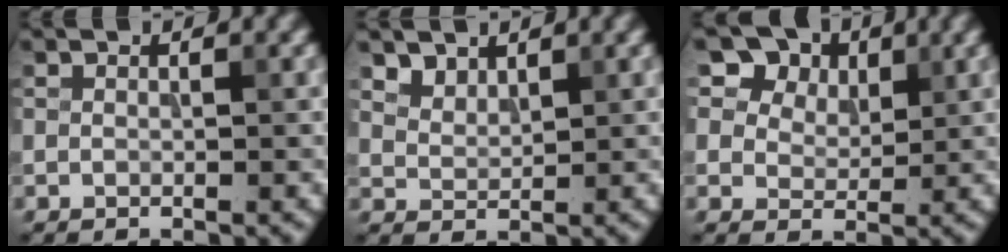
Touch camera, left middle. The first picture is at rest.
{"total": 2.6, "force": [2.1, 1.4, 0.8], "torque": [-0.026, -0.013, 0.059]}
{"total": 8.3, "force": [5.2, 5.4, 3.4], "torque": [-0.082, 0.003, 0.084]}